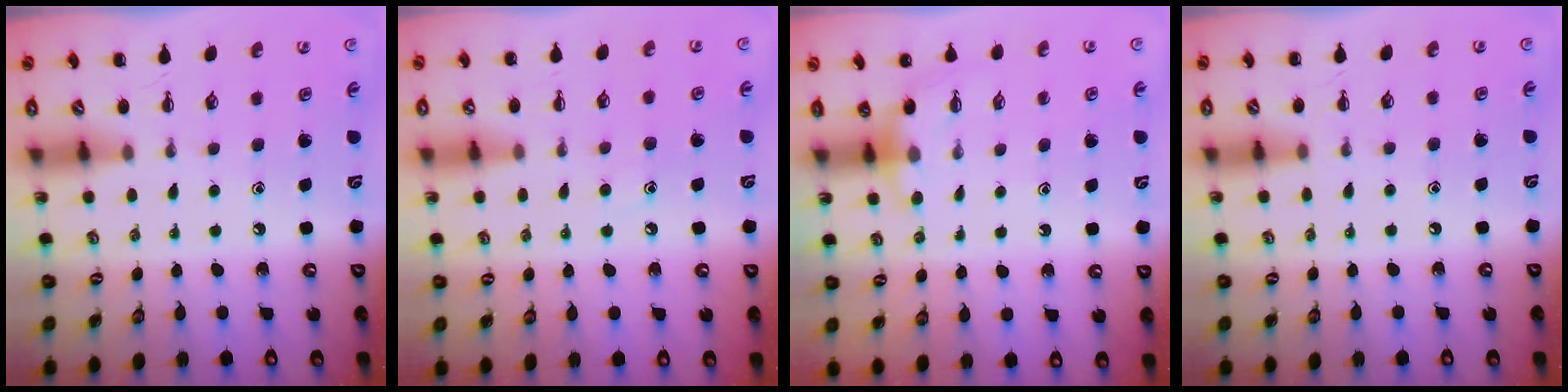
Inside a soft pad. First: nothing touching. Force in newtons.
{"total": 6.7, "press": 6.5, "slide": 1.4}
{"total": 5.6, "press": 5.4, "slide": 1.3}
{"total": 6.5, "press": 6.1, "slide": 2.2}